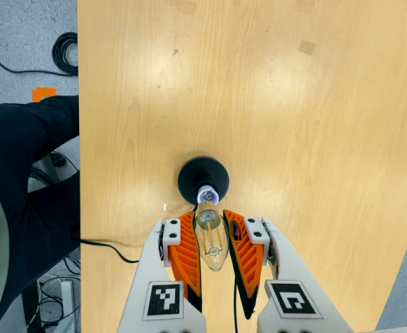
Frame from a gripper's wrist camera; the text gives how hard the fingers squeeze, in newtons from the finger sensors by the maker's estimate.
{"total": 23.8, "left": 25.8, "right": 21.8}